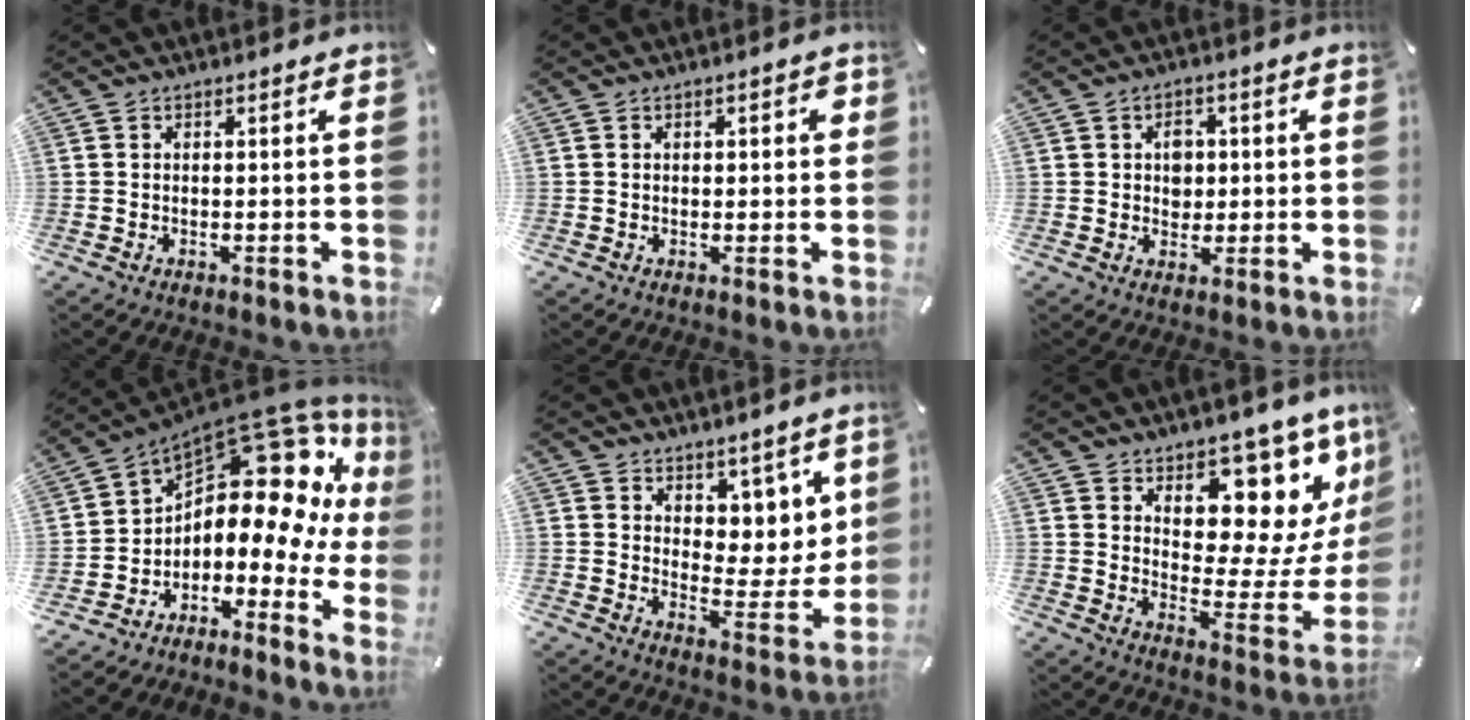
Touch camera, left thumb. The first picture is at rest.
{"total": 1.9, "force": [0.3, 1.0, 1.6], "torque": [-0.016, 0.002, -0.001]}
{"total": 4.3, "force": [0.3, 3.7, 2.2], "torque": [-0.015, -0.005, -0.002]}
{"total": 15.0, "force": [6.8, 8.3, 10.4], "torque": [-0.149, -0.073, 0.108]}
{"total": 7.3, "force": [5.2, 5.2, 0.1], "torque": [0.012, -0.072, 0.097]}
{"total": 12.7, "force": [9.3, 6.7, 5.4], "torque": [-0.042, -0.116, 0.154]}